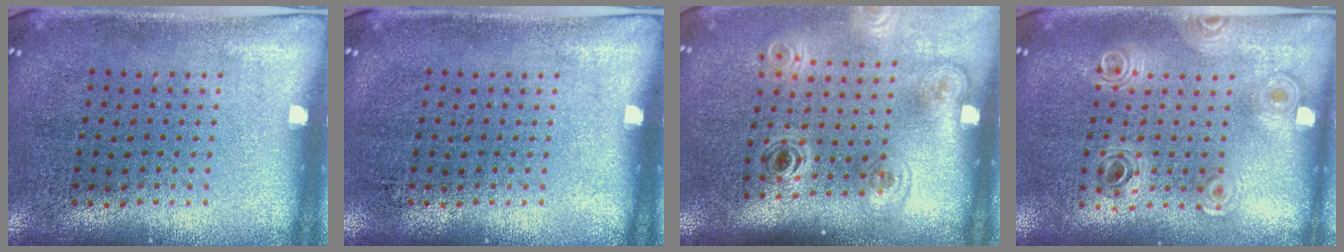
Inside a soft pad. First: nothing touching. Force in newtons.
{"total": 0.0}
{"total": 1.8, "press": 1.2, "slide": 1.4}
{"total": 0.5, "press": 0.5, "slide": 0.1}